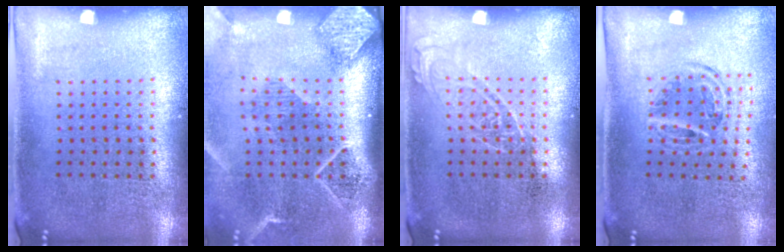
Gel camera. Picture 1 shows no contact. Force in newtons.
{"total": 2.7, "press": 2.1, "slide": 1.7}
{"total": 1.6, "press": 1.5, "slide": 0.3}
{"total": 1.1, "press": 1.0, "slide": 0.2}